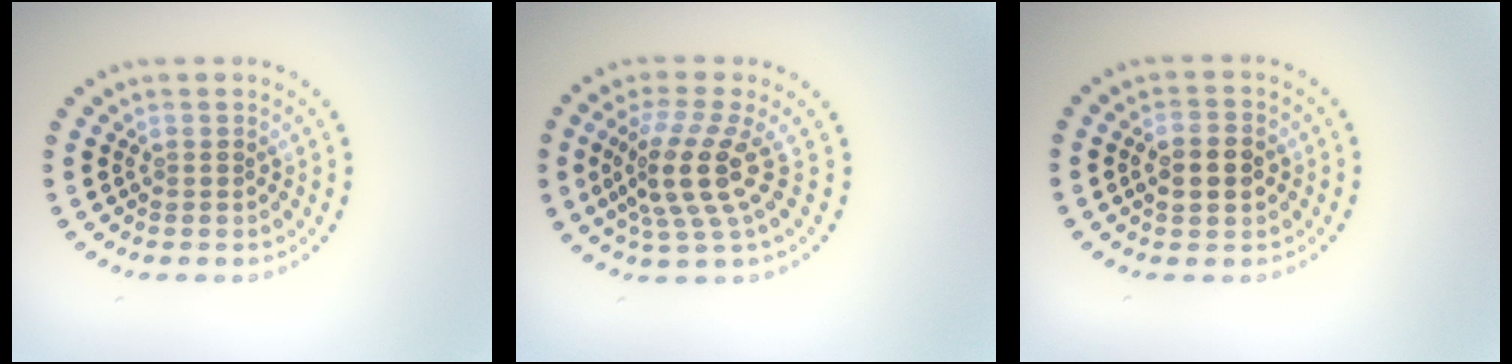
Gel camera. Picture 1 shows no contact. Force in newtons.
{"total": 4.6, "press": 3.5, "slide": 3.1}
{"total": 3.8, "press": 3.8, "slide": 0.2}